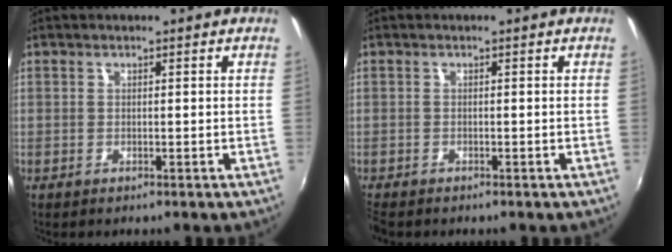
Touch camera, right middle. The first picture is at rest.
{"total": 1.7, "force": [-1.5, 0.6, 0.5], "torque": [-0.015, -0.011, -0.030]}